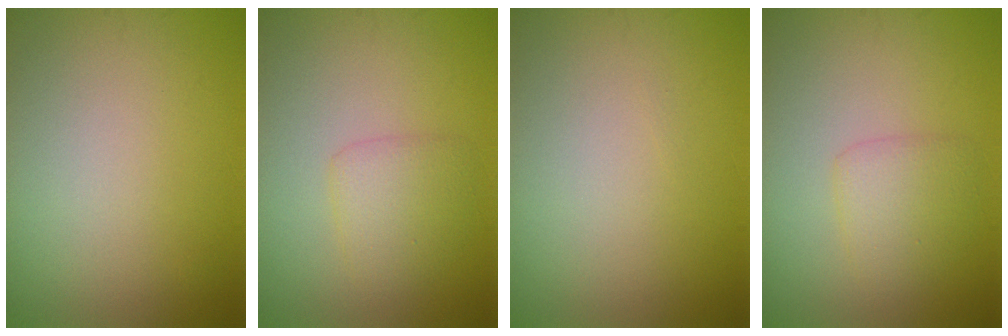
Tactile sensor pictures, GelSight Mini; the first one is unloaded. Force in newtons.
{"total": 2.4, "press": 2.4, "slide": 0.1}
{"total": 0.0}
{"total": 2.4, "press": 2.4, "slide": 0.1}